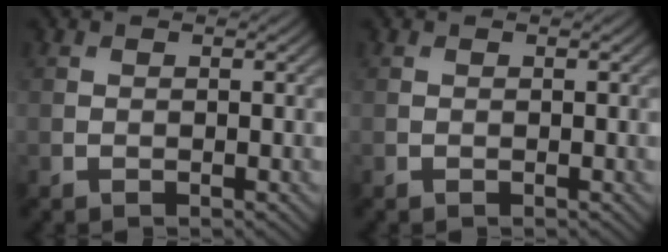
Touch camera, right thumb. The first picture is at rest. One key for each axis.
{"total": 0.0}